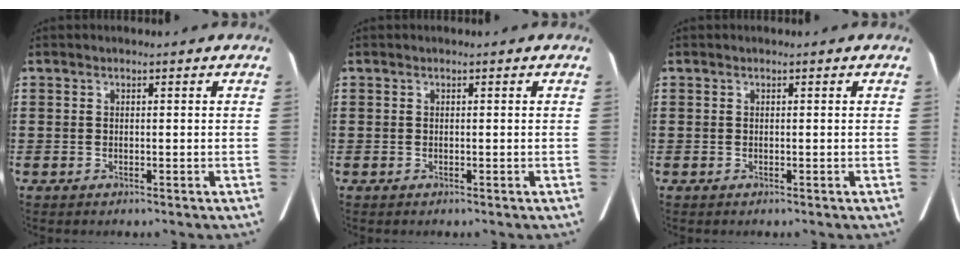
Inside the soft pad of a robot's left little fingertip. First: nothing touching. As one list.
[{"total": 0.0}, {"total": 0.0}]